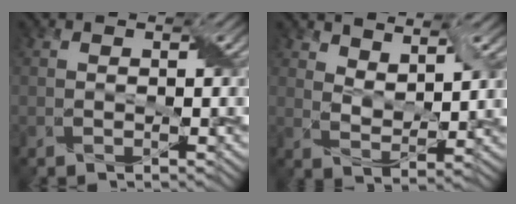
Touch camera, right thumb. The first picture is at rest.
{"total": 5.7, "force": [4.1, 2.1, 3.4], "torque": [-0.066, -0.001, 0.076]}